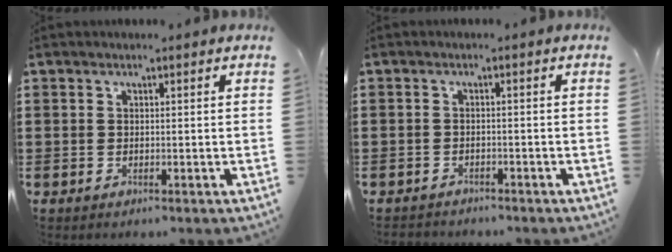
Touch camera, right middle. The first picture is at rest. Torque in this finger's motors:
{"motor_torque": [0.79, -0.37, 0.06, 0.04]}